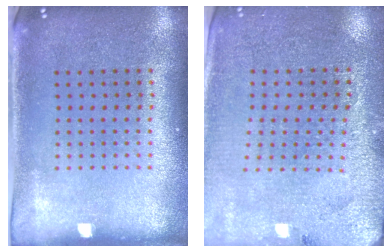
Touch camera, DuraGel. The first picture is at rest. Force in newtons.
{"total": 2.9, "press": 2.8, "slide": 0.4}